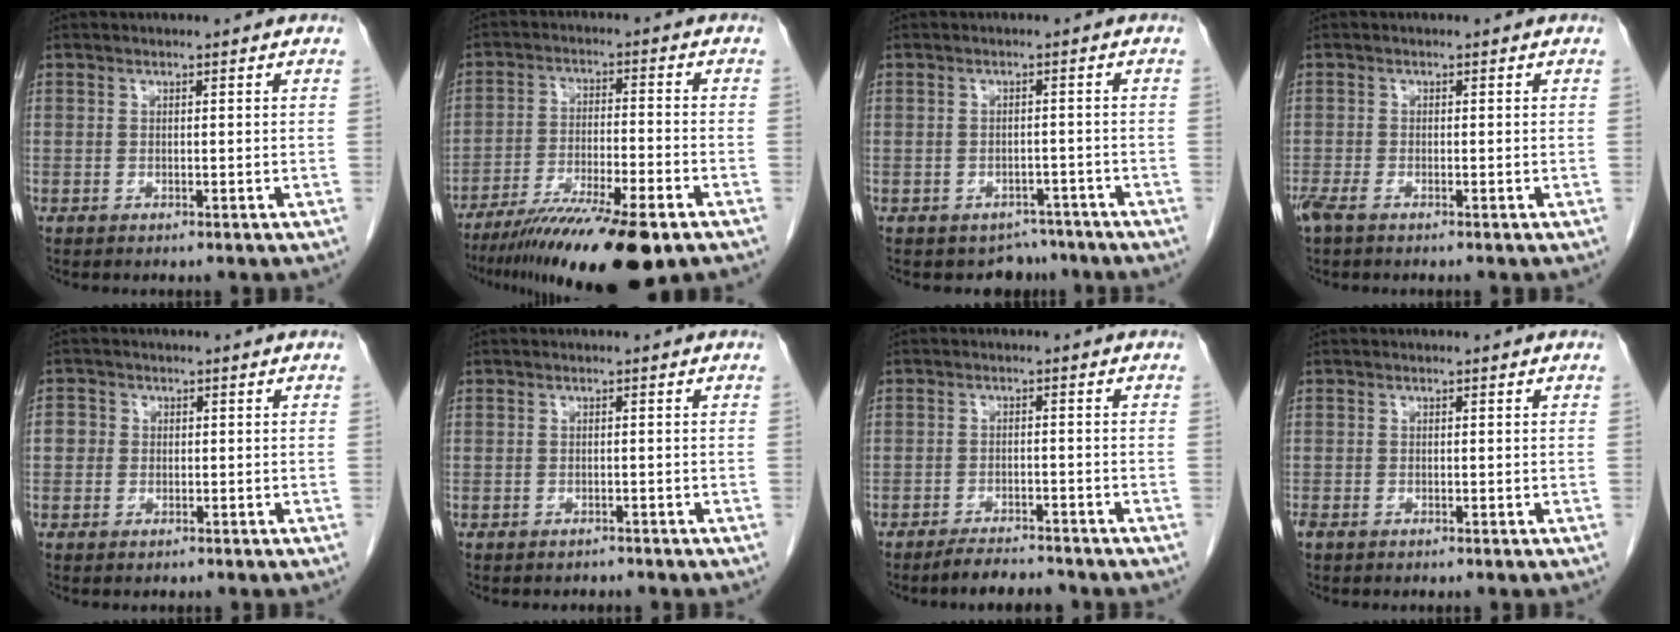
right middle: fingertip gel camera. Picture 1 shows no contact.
{"total": 16.0, "force": [-11.6, 1.2, 10.9], "torque": [-0.171, -0.038, -0.192]}
{"total": 4.0, "force": [-3.3, 2.2, -0.3], "torque": [0.011, 0.012, -0.043]}
{"total": 2.4, "force": [-1.7, 0.7, 1.5], "torque": [-0.033, -0.006, -0.031]}
{"total": 2.4, "force": [-0.3, 2.3, 0.5], "torque": [-0.004, 0.007, -0.010]}
{"total": 2.7, "force": [-0.5, 2.6, 0.5], "torque": [-0.006, 0.008, -0.011]}
{"total": 4.5, "force": [-4.2, 0.7, 1.3], "torque": [-0.025, -0.011, -0.069]}
{"total": 1.0, "force": [-0.7, 0.4, 0.5], "torque": [-0.014, -0.002, -0.012]}